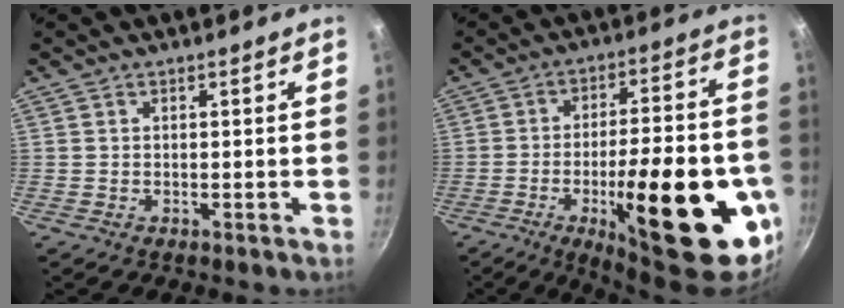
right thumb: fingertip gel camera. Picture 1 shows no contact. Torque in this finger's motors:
{"motor_torque": [1.39, 3.30, 1.20, -0.03, 0.28]}